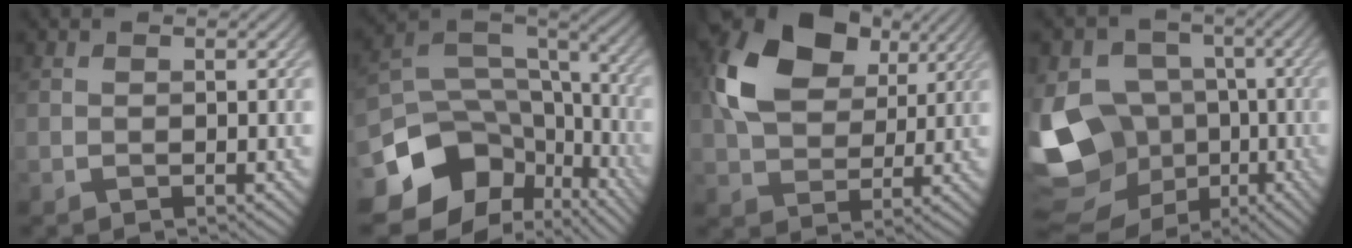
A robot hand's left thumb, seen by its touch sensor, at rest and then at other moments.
{"total": 16.6, "force": [-7.8, 12.2, 8.2], "torque": [-0.210, -0.030, -0.086]}
{"total": 12.6, "force": [4.9, 8.4, 7.9], "torque": [-0.168, 0.009, 0.093]}
{"total": 17.1, "force": [-4.4, 14.2, 8.5], "torque": [-0.225, -0.021, -0.069]}